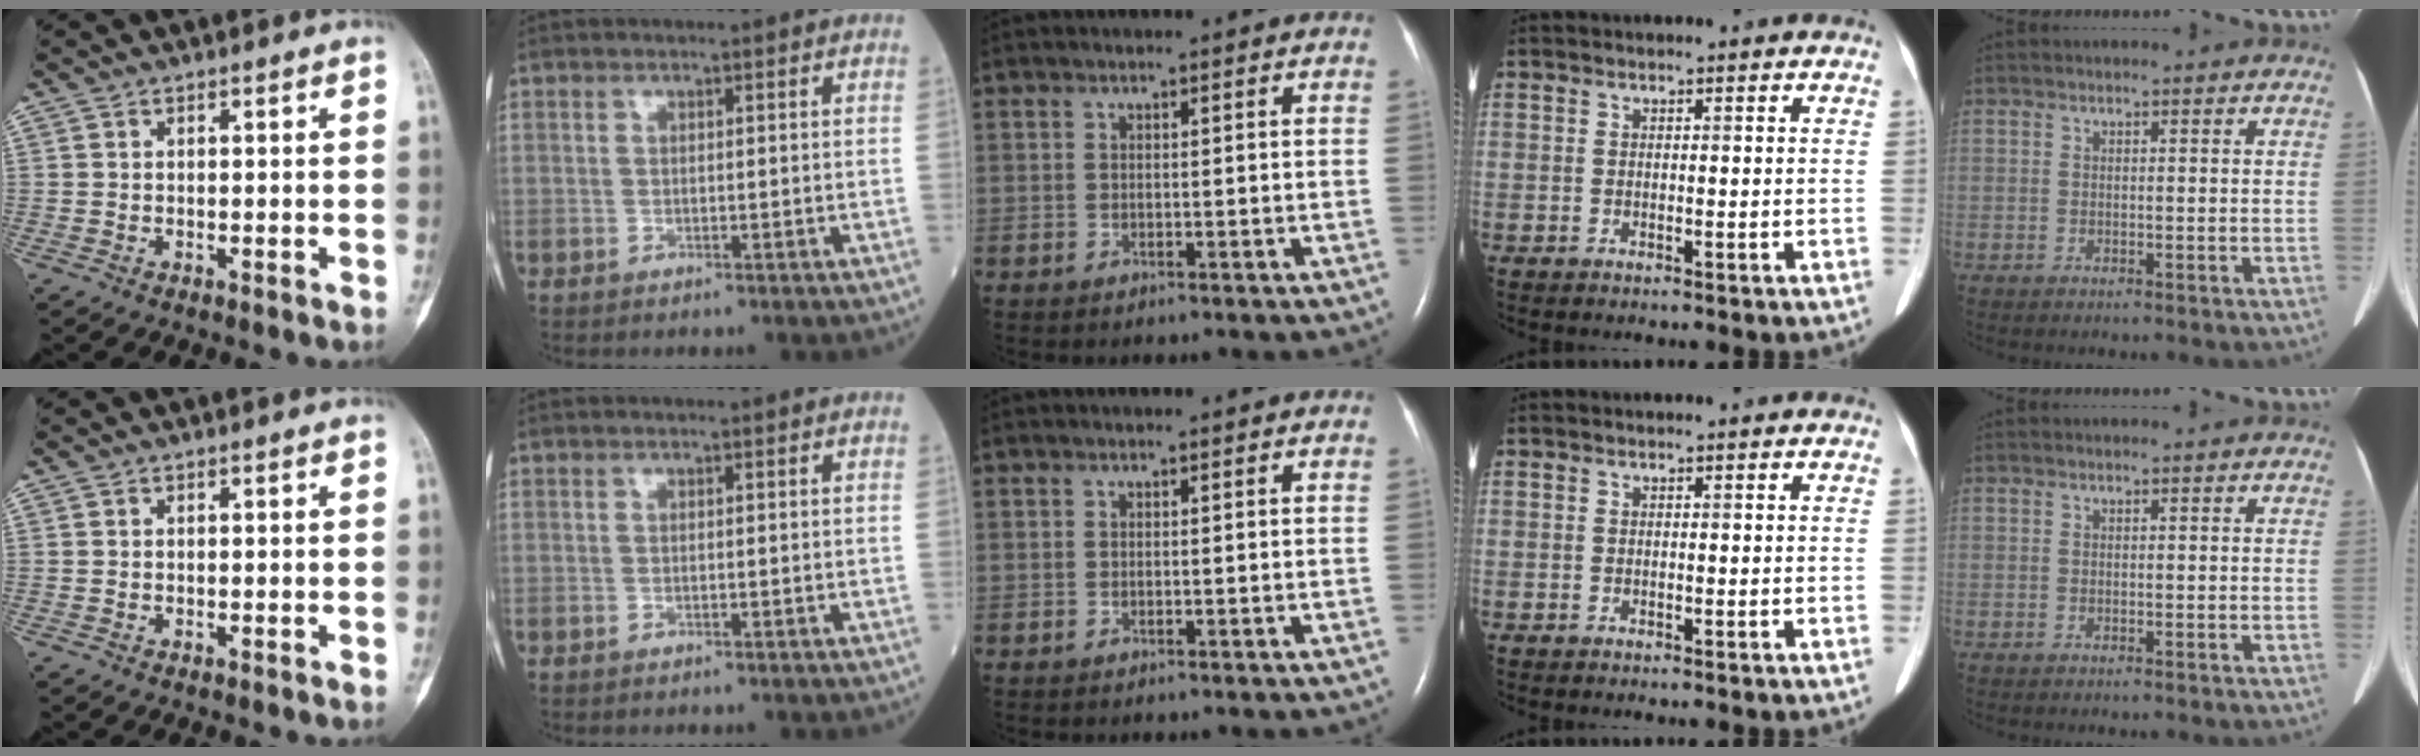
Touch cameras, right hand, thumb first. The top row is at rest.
{}